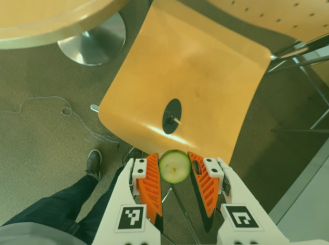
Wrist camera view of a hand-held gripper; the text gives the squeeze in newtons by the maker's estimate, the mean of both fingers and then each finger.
{"total": 10.1, "left": 10.2, "right": 10.0}